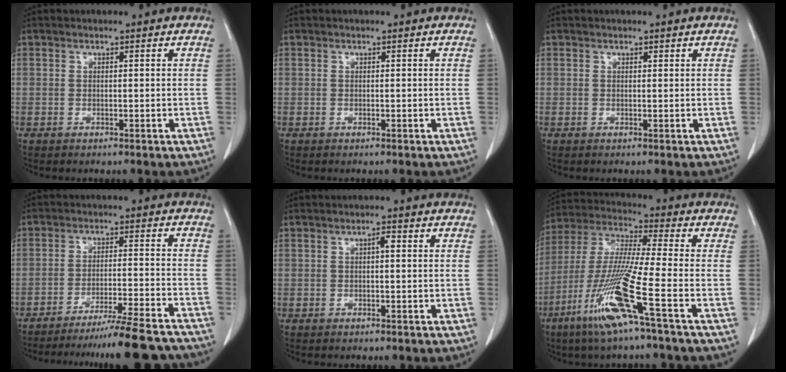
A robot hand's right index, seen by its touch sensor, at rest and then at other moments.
{"total": 0.0}
{"total": 0.0}
{"total": 17.7, "force": [-16.4, -0.9, 6.6], "torque": [-0.064, -0.025, -0.225]}
{"total": 1.2, "force": [0.2, 0.3, 1.2], "torque": [-0.018, 0.004, 0.002]}
{"total": 14.4, "force": [-6.8, -1.1, 12.7], "torque": [-0.265, -0.028, -0.136]}